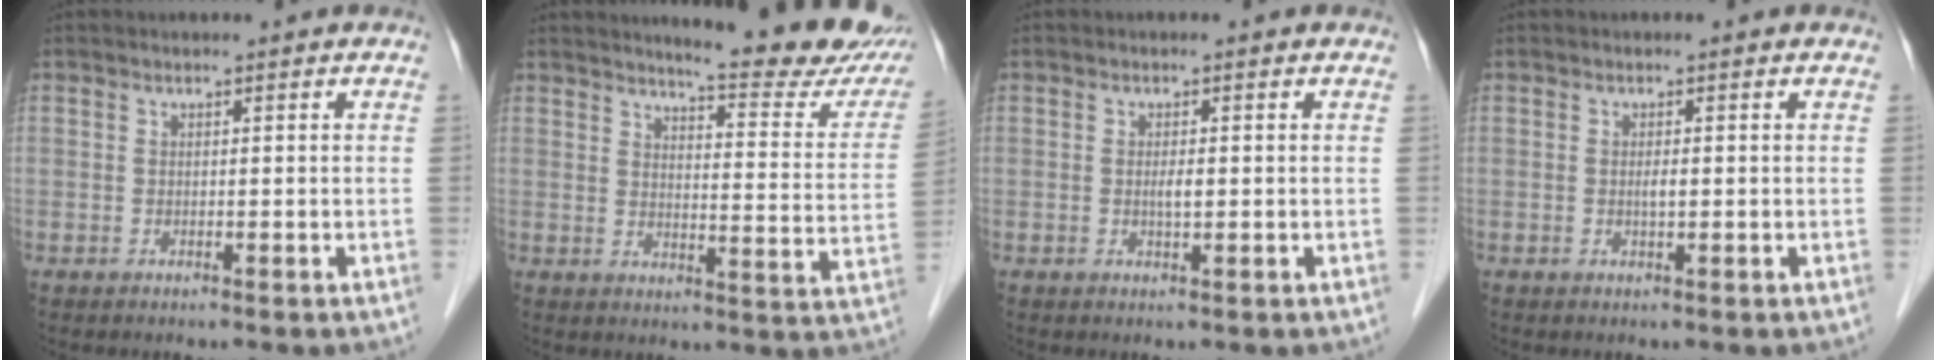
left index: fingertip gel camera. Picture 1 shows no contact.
{"total": 17.3, "force": [15.3, 2.0, 7.9], "torque": [-0.092, -0.066, 0.170]}
{"total": 1.5, "force": [0.0, 0.3, 1.5], "torque": [-0.028, 0.000, 0.000]}
{"total": 0.8, "force": [0.0, 0.2, 0.8], "torque": [-0.015, -0.001, -0.001]}